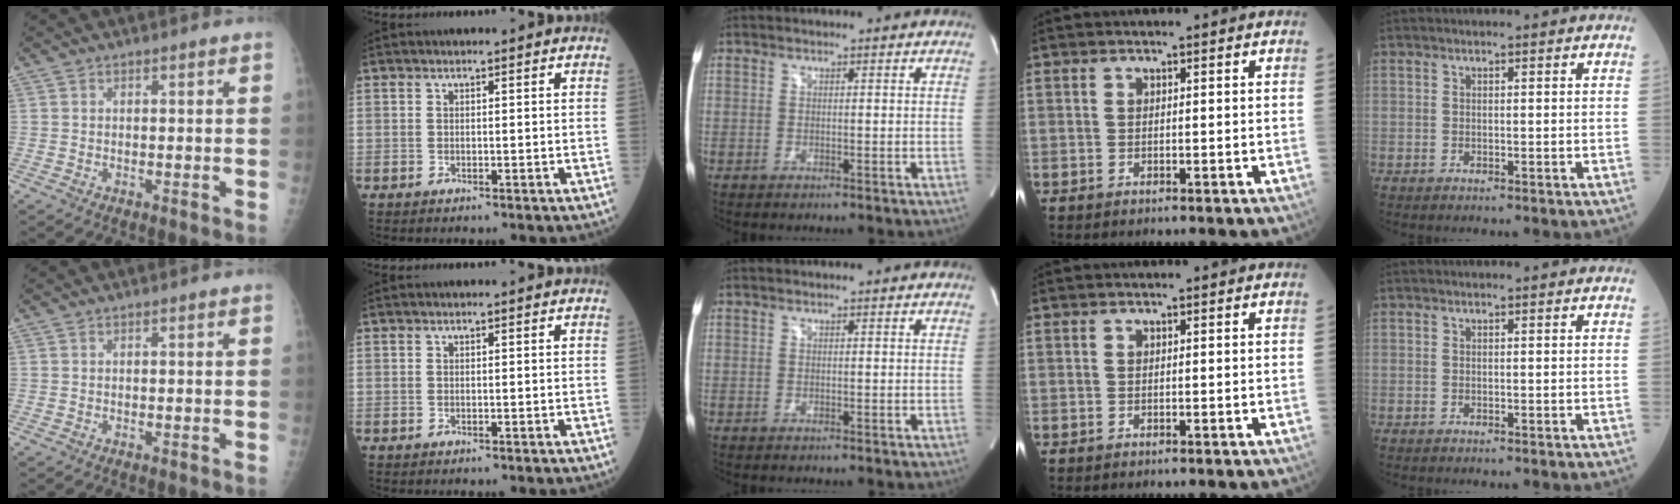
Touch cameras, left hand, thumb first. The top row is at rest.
{}